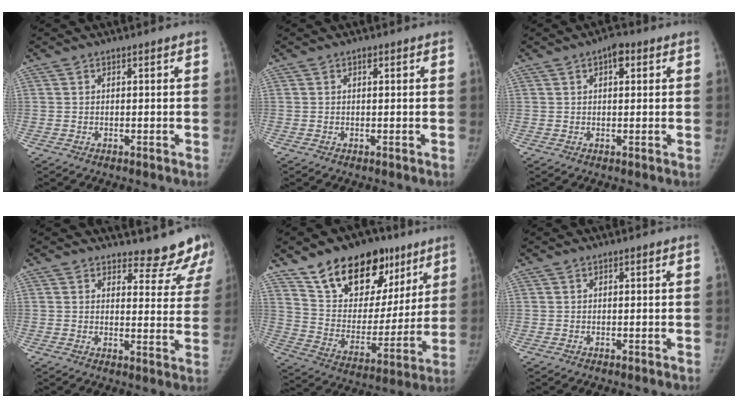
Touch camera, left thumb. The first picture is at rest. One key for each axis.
{"total": 0.7, "fx": 0.3, "fy": 0.4, "fz": 0.5, "tx": -0.003, "ty": 0.000, "tz": 0.003}
{"total": 3.3, "fx": 1.4, "fy": 1.8, "fz": 2.4, "tx": -0.022, "ty": 0.001, "tz": 0.015}
{"total": 9.6, "fx": 8.9, "fy": 3.3, "fz": 1.0, "tx": 0.033, "ty": -0.073, "tz": 0.086}
{"total": 24.3, "fx": 14.9, "fy": 14.1, "fz": 12.9, "tx": -0.155, "ty": -0.040, "tz": 0.248}
{"total": 0.0}